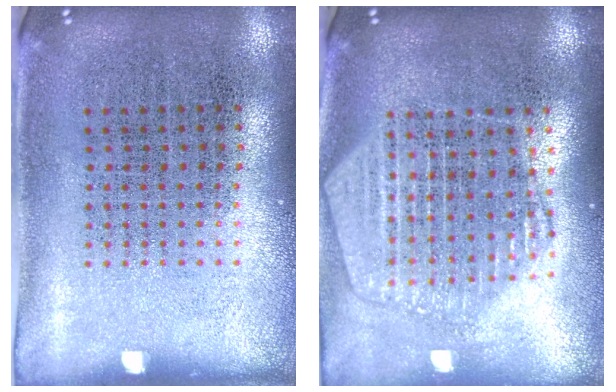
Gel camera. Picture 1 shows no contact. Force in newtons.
{"total": 2.2, "press": 2.0, "slide": 1.0}